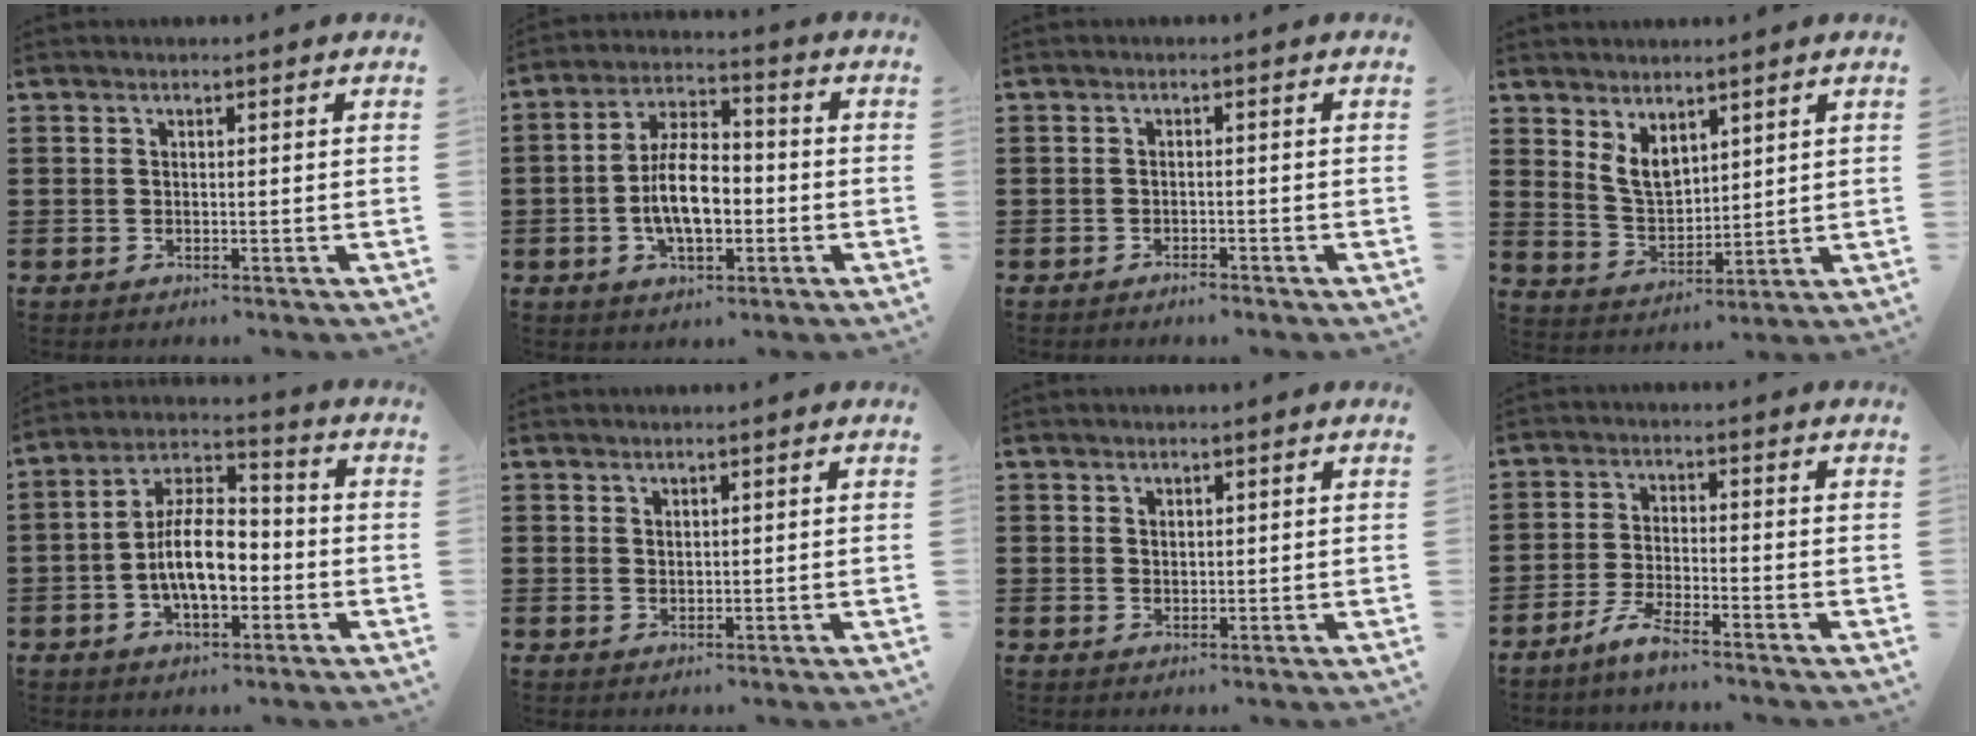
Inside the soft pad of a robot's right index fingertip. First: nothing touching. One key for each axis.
{"total": 9.4, "fx": -1.6, "fy": 4.6, "fz": 8.1, "tx": -0.151, "ty": 0.000, "tz": -0.037}
{"total": 1.2, "fx": -1.1, "fy": 0.2, "fz": 0.3, "tx": -0.009, "ty": 0.000, "tz": -0.022}
{"total": 5.1, "fx": 3.2, "fy": 2.9, "fz": 2.7, "tx": -0.064, "ty": 0.001, "tz": 0.061}
{"total": 10.6, "fx": -2.4, "fy": 5.1, "fz": 8.9, "tx": -0.171, "ty": 0.000, "tz": -0.052}
{"total": 1.1, "fx": 1.0, "fy": 0.5, "fz": 0.1, "tx": -0.004, "ty": 0.002, "tz": 0.019}
{"total": 1.3, "fx": 1.0, "fy": 0.7, "fz": 0.2, "tx": -0.006, "ty": 0.003, "tz": 0.019}
{"total": 3.8, "fx": -3.2, "fy": 0.0, "fz": 2.0, "tx": -0.056, "ty": -0.007, "tz": -0.066}